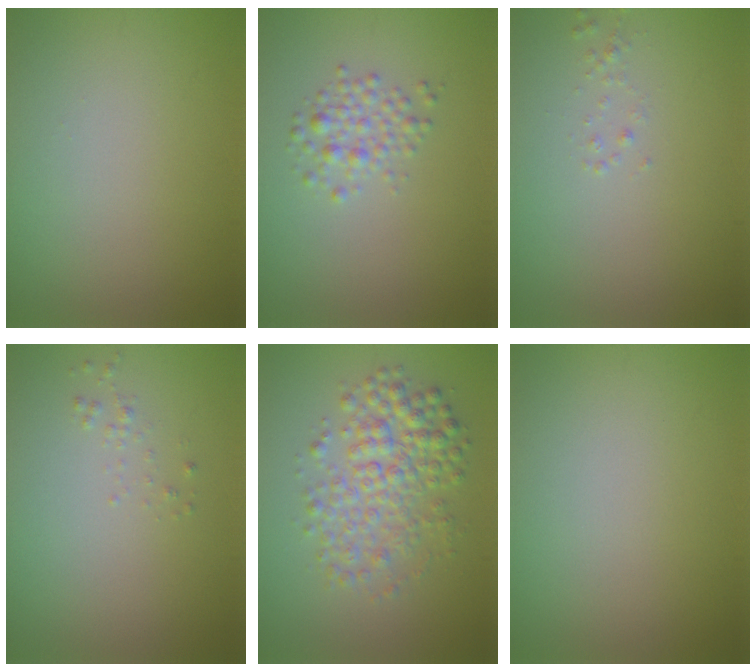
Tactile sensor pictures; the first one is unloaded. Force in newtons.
{"total": 2.1, "press": 2.1, "slide": 0.1}
{"total": 0.7, "press": 0.6, "slide": 0.1}
{"total": 0.6, "press": 0.6, "slide": 0.1}
{"total": 4.8, "press": 4.8, "slide": 0.1}
{"total": 0.0}